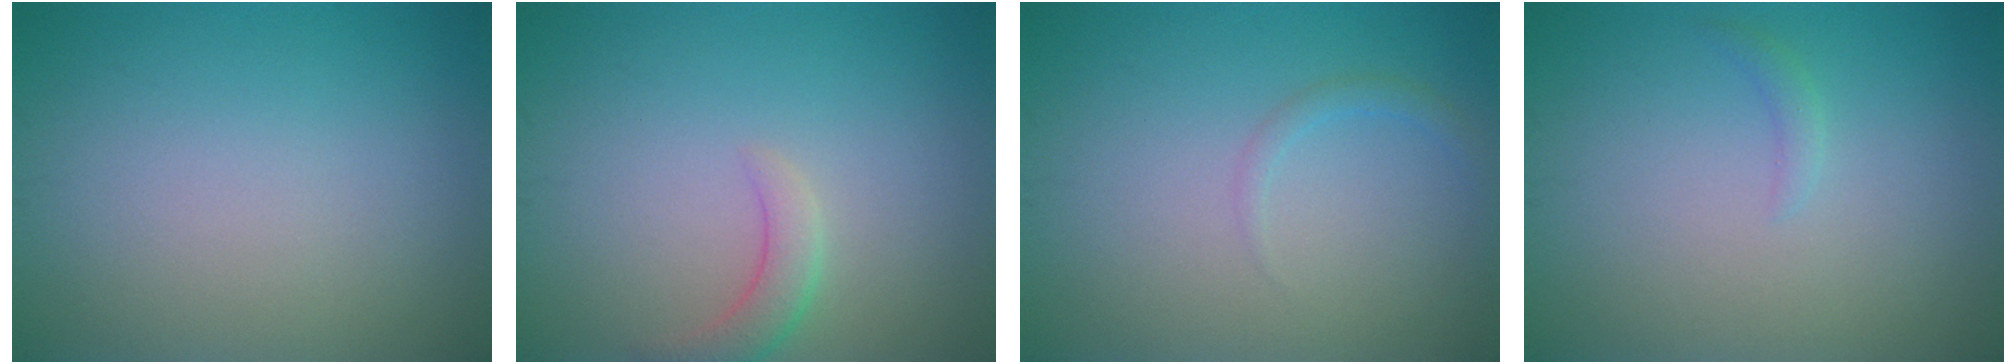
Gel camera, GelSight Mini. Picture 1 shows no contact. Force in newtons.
{"total": 2.1, "press": 2.1, "slide": 0.3}
{"total": 1.0, "press": 1.0, "slide": 0.1}
{"total": 0.8, "press": 0.8, "slide": 0.1}